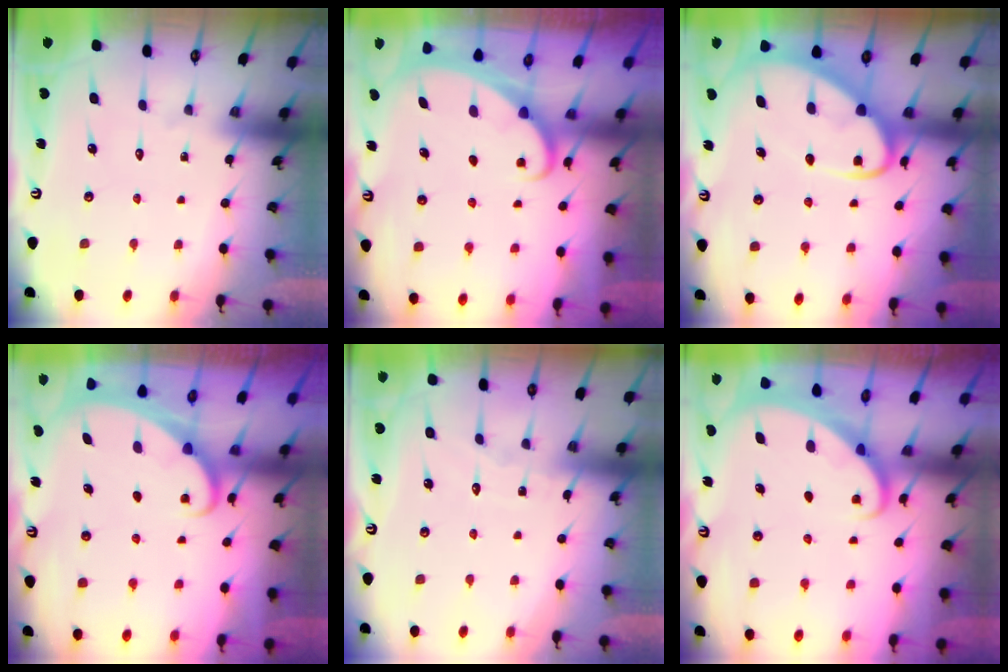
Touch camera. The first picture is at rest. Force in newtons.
{"total": 2.1, "press": 2.0, "slide": 0.3}
{"total": 7.5, "press": 7.4, "slide": 0.9}
{"total": 2.1, "press": 2.0, "slide": 0.3}
{"total": 4.3, "press": 4.3, "slide": 0.5}
{"total": 1.7, "press": 1.7, "slide": 0.2}